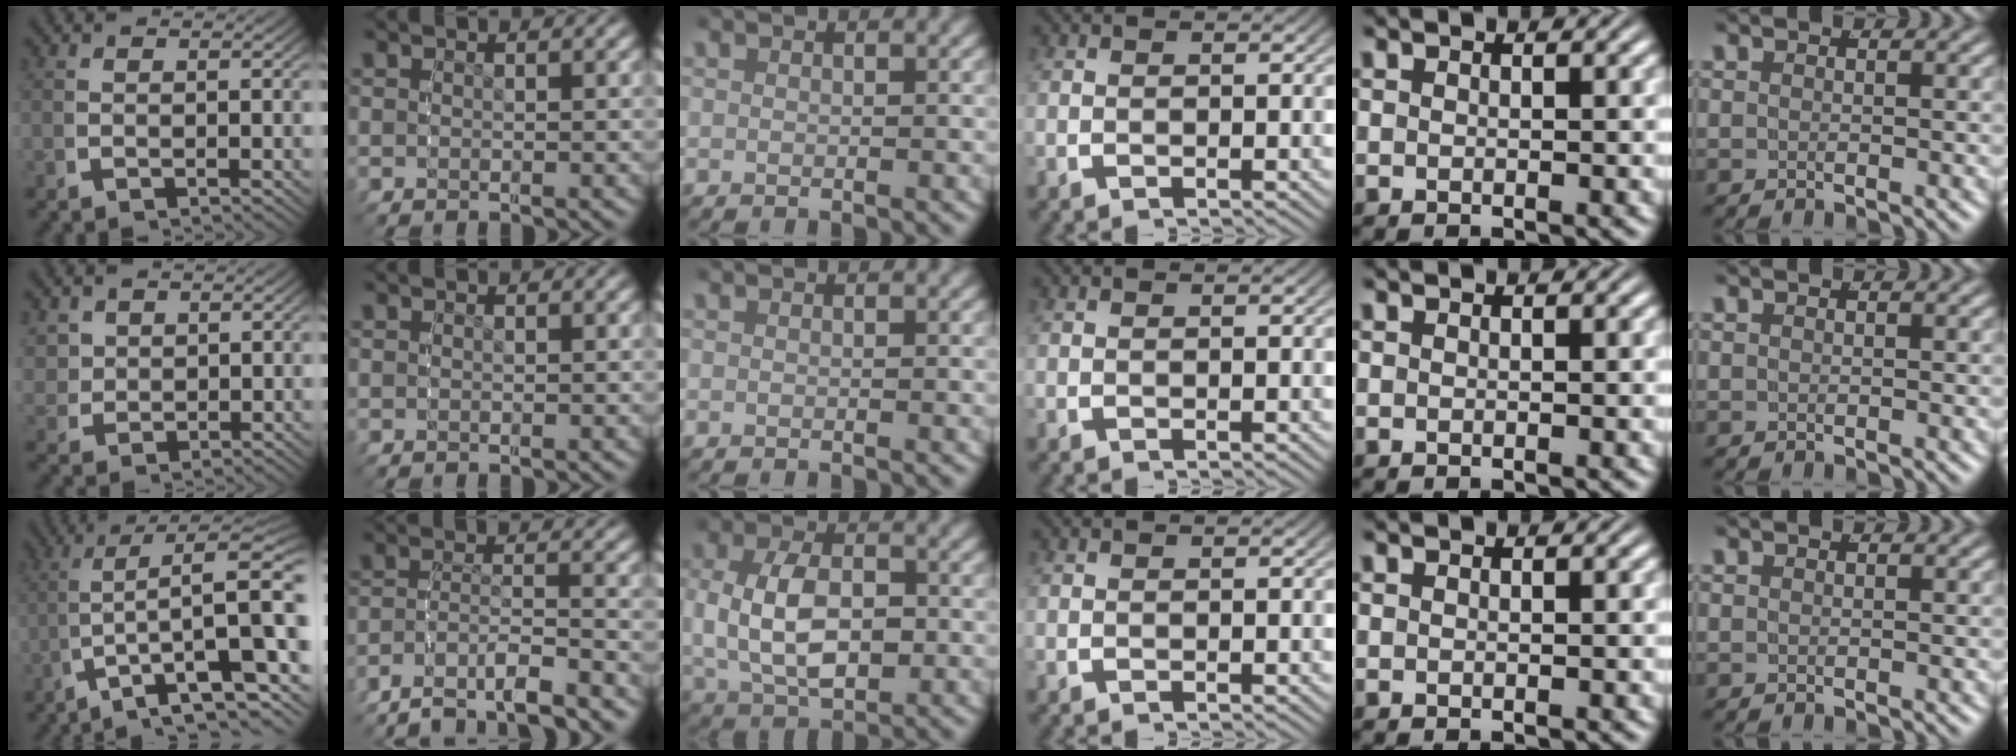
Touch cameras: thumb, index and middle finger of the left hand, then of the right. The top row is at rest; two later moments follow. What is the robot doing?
{"motion": "grasp_and_lifting", "object": "backpack"}